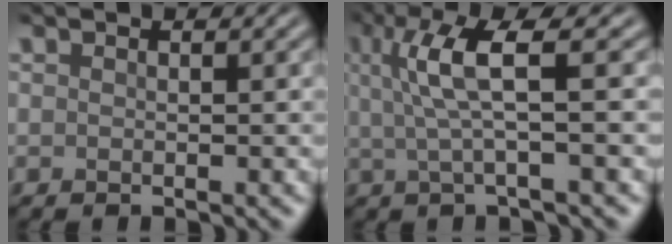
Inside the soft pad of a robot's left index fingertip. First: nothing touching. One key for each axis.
{"total": 4.6, "fx": 0.8, "fy": 0.5, "fz": 4.5, "tx": -0.099, "ty": 0.003, "tz": 0.026}